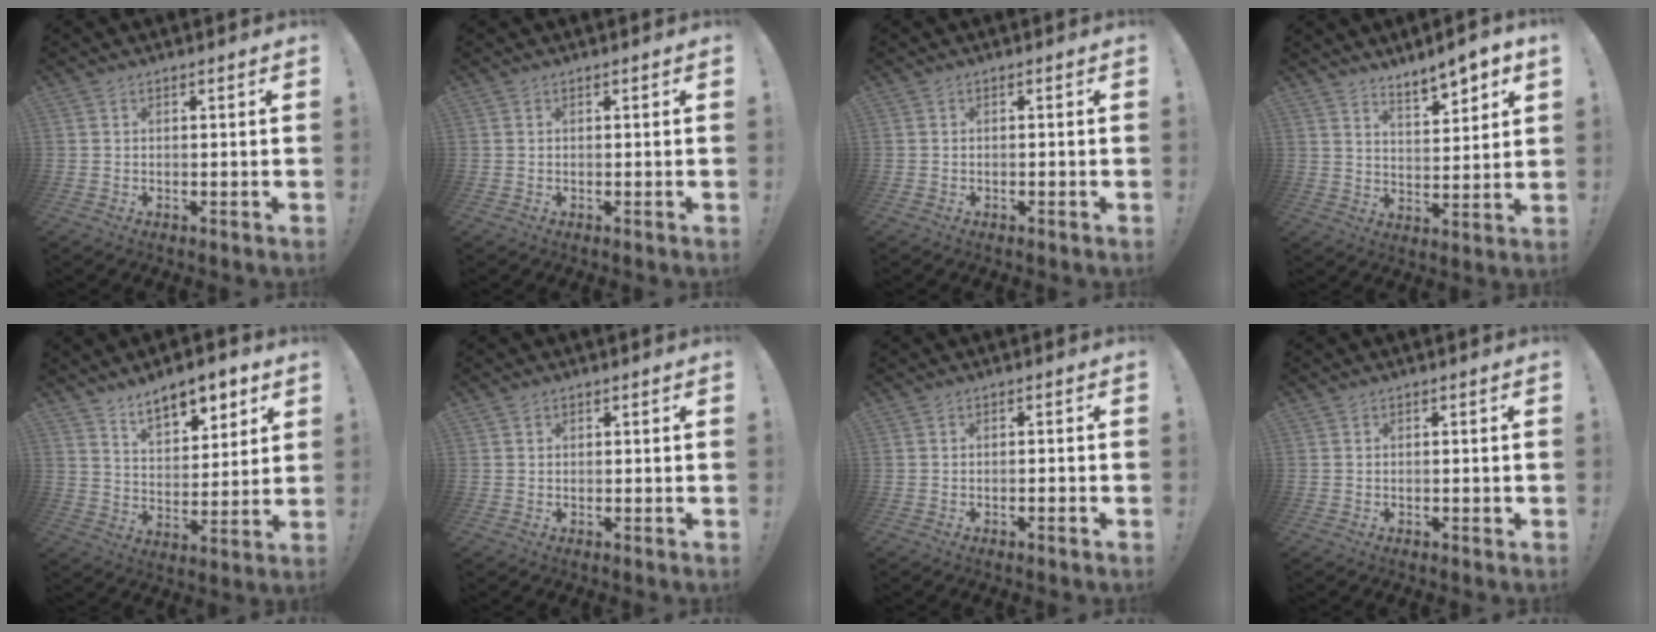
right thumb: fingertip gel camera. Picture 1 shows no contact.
{"total": 0.0}
{"total": 0.7, "force": [-0.7, 0.2, 0.2], "torque": [-0.008, 0.003, -0.010]}
{"total": 7.3, "force": [6.2, 1.6, 3.6], "torque": [-0.050, -0.048, 0.107]}
{"total": 11.0, "force": [8.1, 5.0, 5.5], "torque": [-0.084, -0.049, 0.149]}
{"total": 0.8, "force": [0.5, 0.7, 0.0], "torque": [0.000, 0.001, 0.010]}
{"total": 1.2, "force": [-0.7, 0.0, 0.9], "torque": [-0.020, 0.004, -0.011]}
{"total": 0.9, "force": [-0.5, 0.0, 0.7], "torque": [-0.009, -0.001, -0.009]}